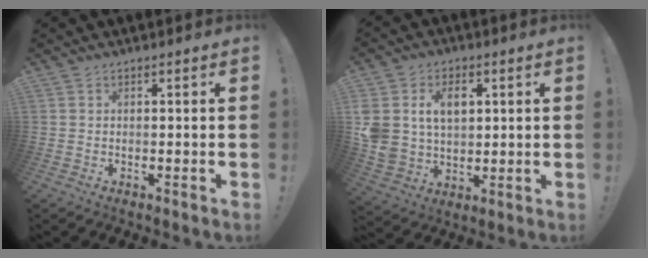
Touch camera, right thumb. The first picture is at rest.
{"total": 11.9, "force": [3.8, 9.2, 6.5], "torque": [-0.112, -0.007, 0.076]}